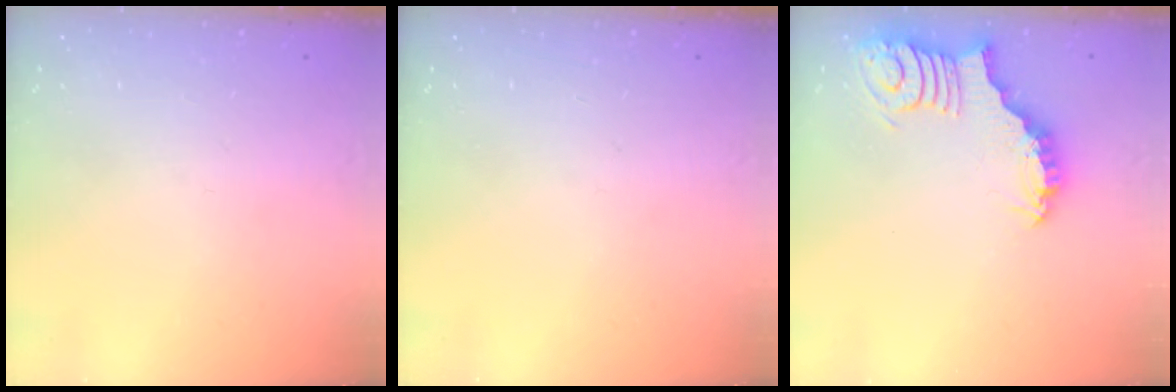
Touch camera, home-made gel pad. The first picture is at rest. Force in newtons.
{"total": 0.0}
{"total": 3.0, "press": 3.0, "slide": 0.2}